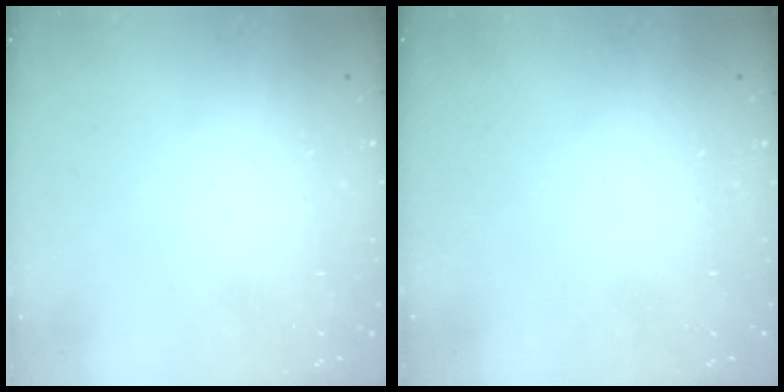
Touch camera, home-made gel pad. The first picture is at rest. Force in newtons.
{"total": 0.0}